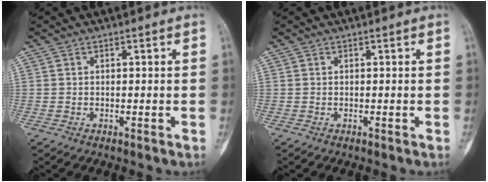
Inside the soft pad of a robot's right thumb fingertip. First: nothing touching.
{"total": 0.0}